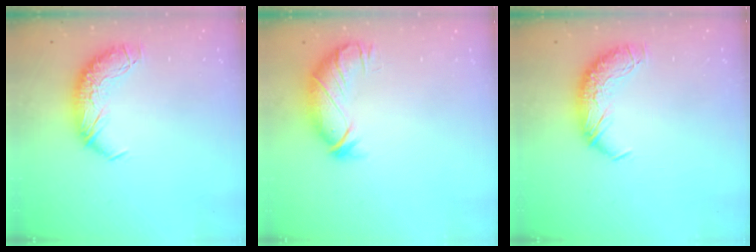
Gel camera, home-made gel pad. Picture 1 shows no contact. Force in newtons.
{"total": 3.7, "press": 3.2, "slide": 1.8}
{"total": 0.0}